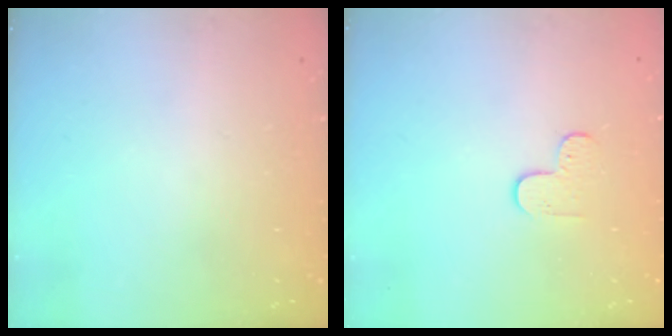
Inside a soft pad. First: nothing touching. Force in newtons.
{"total": 5.5, "press": 5.5, "slide": 0.5}